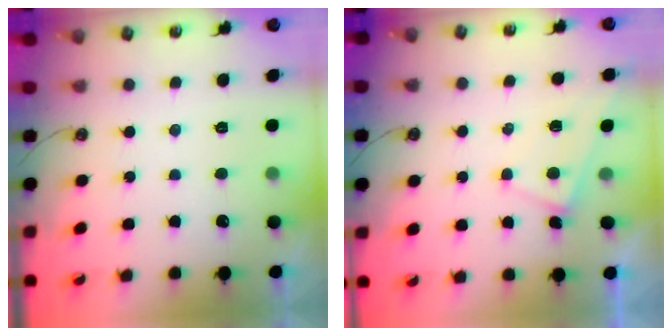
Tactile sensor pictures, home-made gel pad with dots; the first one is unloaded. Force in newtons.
{"total": 0.6, "press": 0.6, "slide": 0.2}